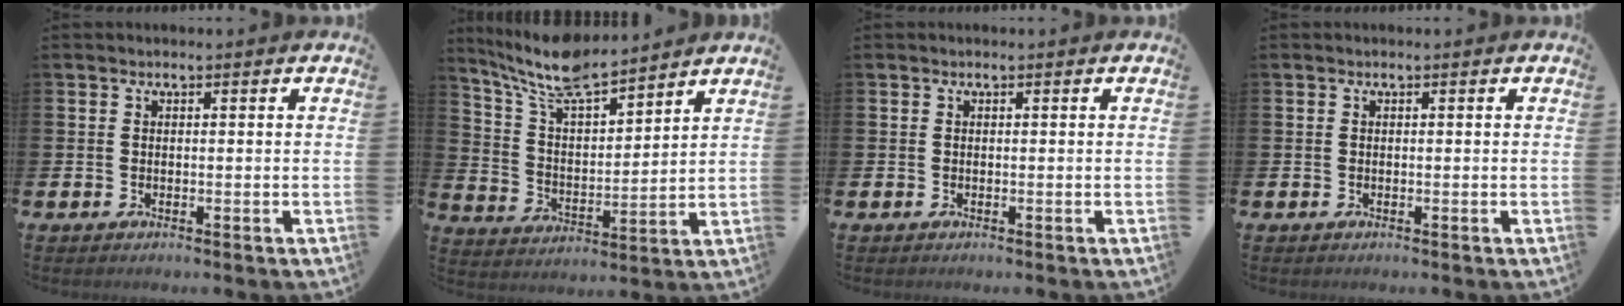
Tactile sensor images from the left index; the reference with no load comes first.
{"total": 9.2, "force": [8.4, 2.0, 3.3], "torque": [-0.103, -0.042, 0.153]}
{"total": 0.0}
{"total": 0.0}